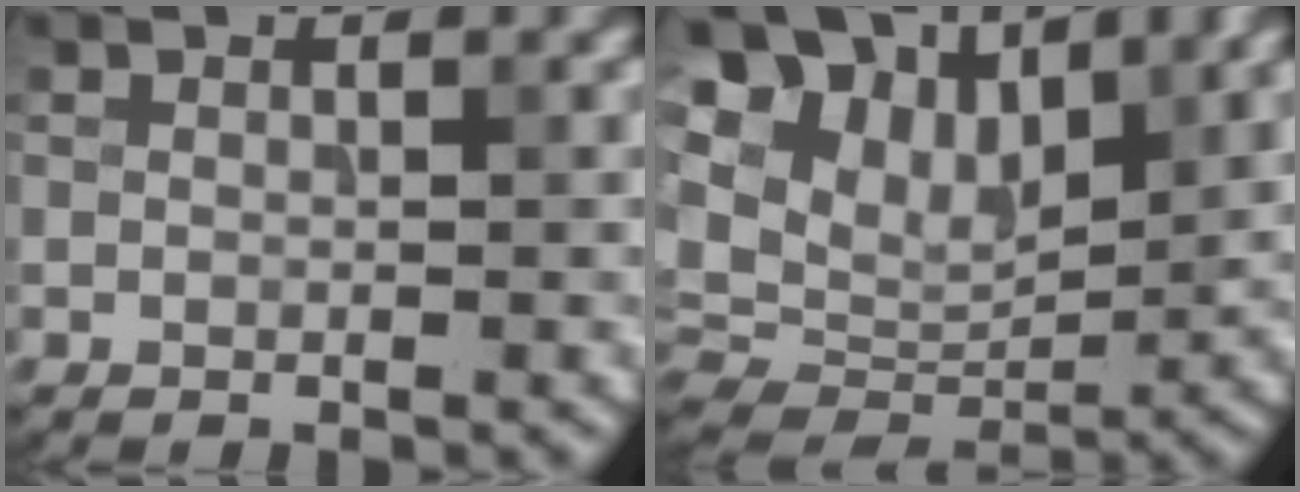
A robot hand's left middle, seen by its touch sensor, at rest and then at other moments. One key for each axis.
{"total": 14.8, "fx": 7.9, "fy": 9.0, "fz": 8.6, "tx": -0.214, "ty": 0.038, "tz": 0.142}